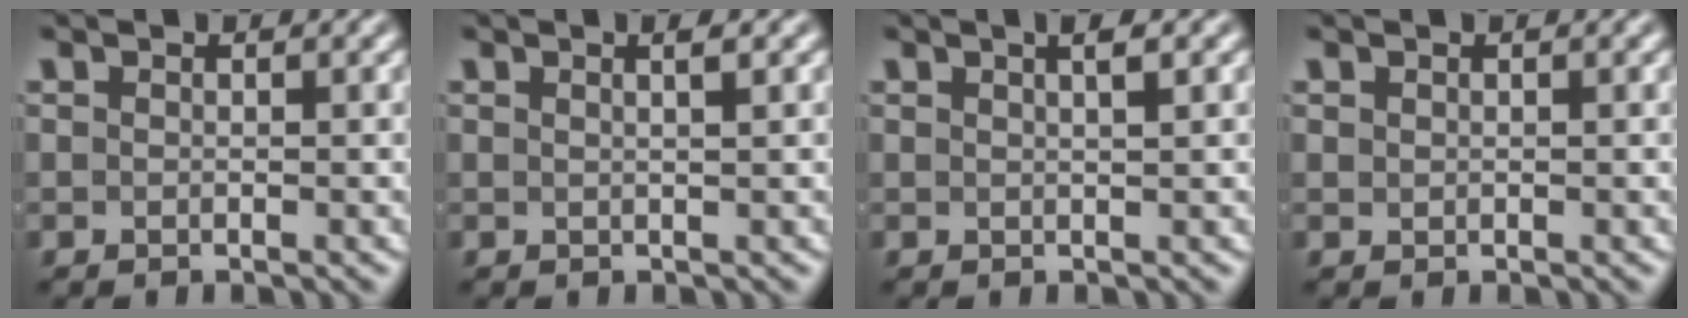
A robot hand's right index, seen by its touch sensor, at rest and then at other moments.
{"total": 1.4, "force": [0.5, -0.8, 1.1], "torque": [-0.014, -0.001, 0.011]}
{"total": 2.1, "force": [1.0, -0.4, 1.8], "torque": [-0.017, 0.005, 0.018]}
{"total": 0.6, "force": [0.2, -0.5, 0.0], "torque": [0.005, -0.003, 0.011]}